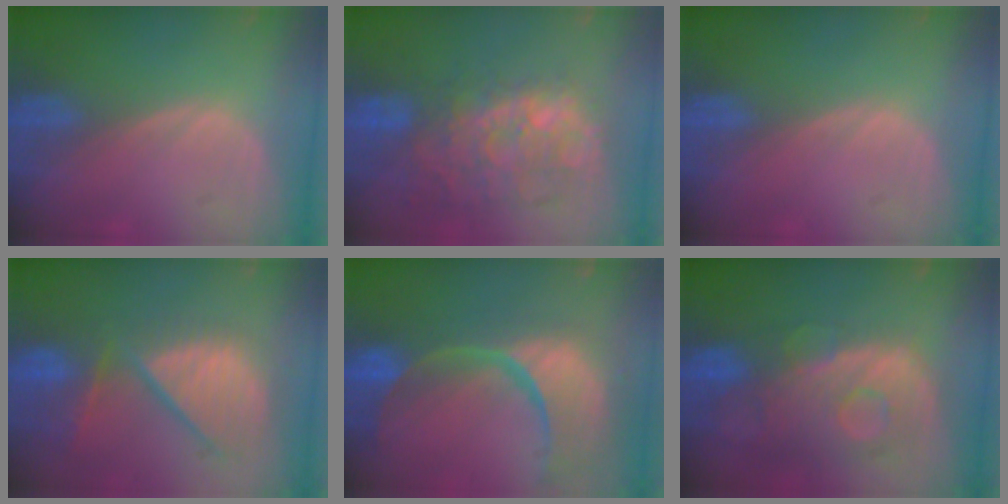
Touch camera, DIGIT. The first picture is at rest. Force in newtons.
{"total": 10.3, "press": 9.8, "slide": 3.2}
{"total": 0.0}
{"total": 11.1, "press": 10.1, "slide": 4.7}
{"total": 14.6, "press": 11.6, "slide": 8.9}
{"total": 11.6, "press": 9.8, "slide": 6.1}